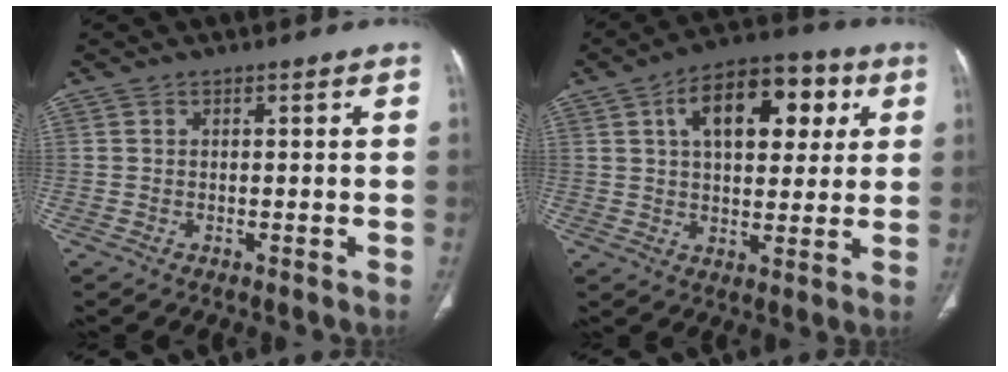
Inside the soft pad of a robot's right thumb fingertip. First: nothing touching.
{"total": 15.9, "force": [5.4, 8.8, 12.2], "torque": [-0.146, 0.008, 0.079]}